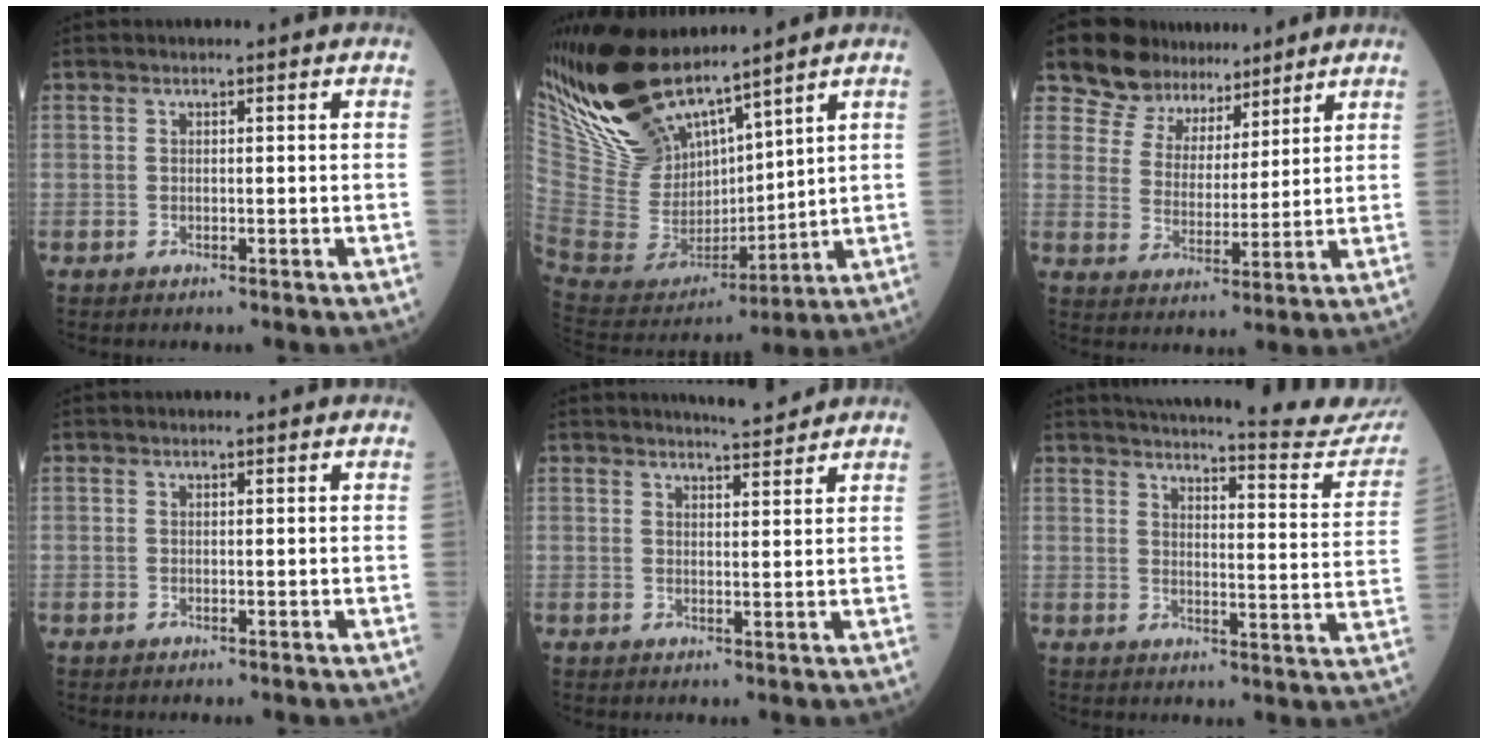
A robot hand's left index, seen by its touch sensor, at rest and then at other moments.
{"total": 16.0, "force": [13.6, 3.9, 7.5], "torque": [-0.164, 0.002, 0.283]}
{"total": 8.4, "force": [7.2, 4.4, 0.4], "torque": [-0.013, 0.007, 0.130]}
{"total": 0.0}
{"total": 3.7, "force": [3.6, 0.1, 0.7], "torque": [-0.016, -0.003, 0.054]}
{"total": 21.1, "force": [20.0, 1.6, 6.6], "torque": [-0.083, -0.073, 0.229]}